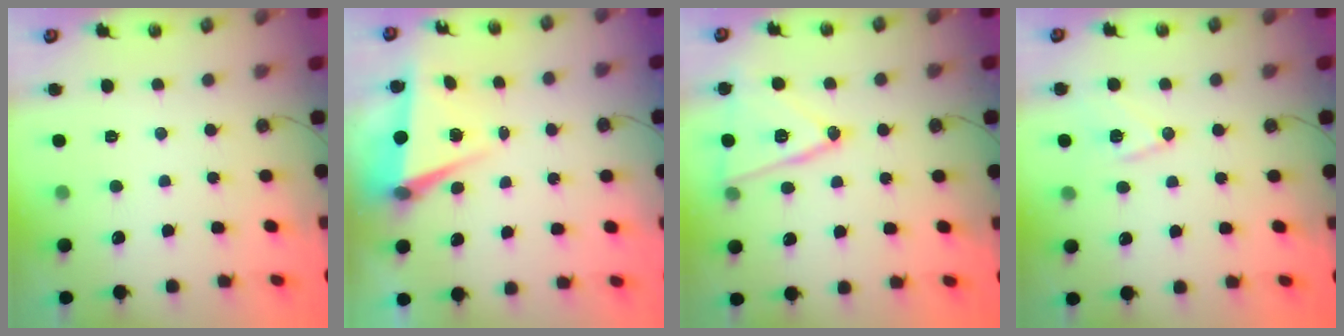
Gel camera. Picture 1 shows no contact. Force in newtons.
{"total": 6.3, "press": 5.5, "slide": 3.2}
{"total": 14.7, "press": 14.5, "slide": 2.7}
{"total": 10.1, "press": 10.1, "slide": 0.8}